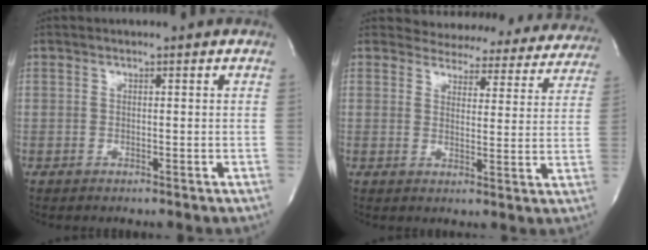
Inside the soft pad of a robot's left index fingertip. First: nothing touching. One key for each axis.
{"total": 19.4, "fx": 18.1, "fy": 6.0, "fz": 3.3, "tx": -0.026, "ty": -0.045, "tz": 0.191}